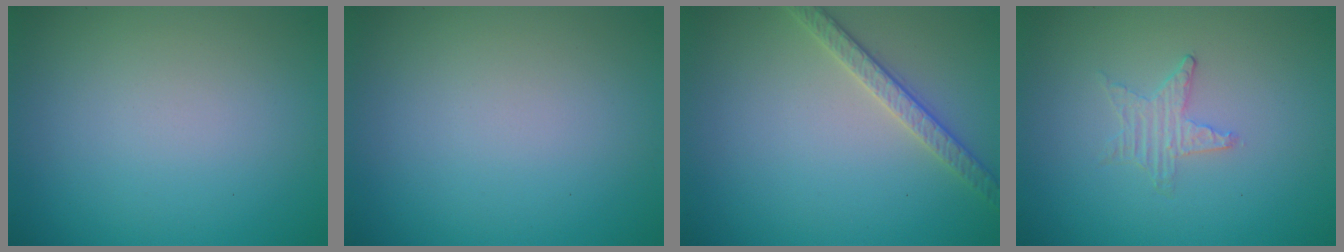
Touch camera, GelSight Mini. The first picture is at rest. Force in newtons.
{"total": 0.0}
{"total": 2.7, "press": 2.6, "slide": 0.6}
{"total": 0.5, "press": 0.5, "slide": 0.1}